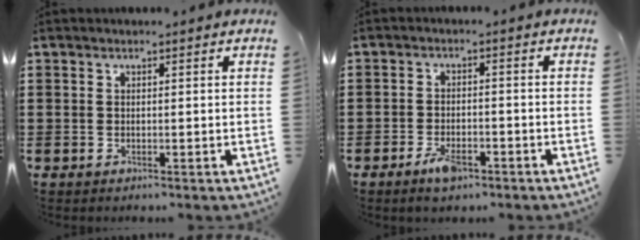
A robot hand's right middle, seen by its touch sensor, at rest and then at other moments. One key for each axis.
{"total": 4.0, "fx": -2.4, "fy": 1.5, "fz": 2.8, "tx": -0.059, "ty": -0.001, "tz": -0.045}